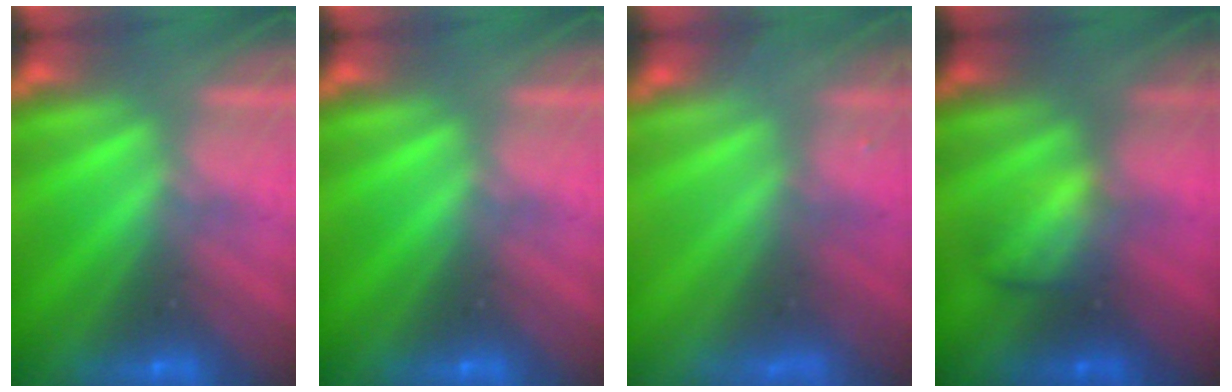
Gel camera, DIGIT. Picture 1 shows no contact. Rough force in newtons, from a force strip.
{"total": 0.0}
{"total": 8.2}
{"total": 2.1}